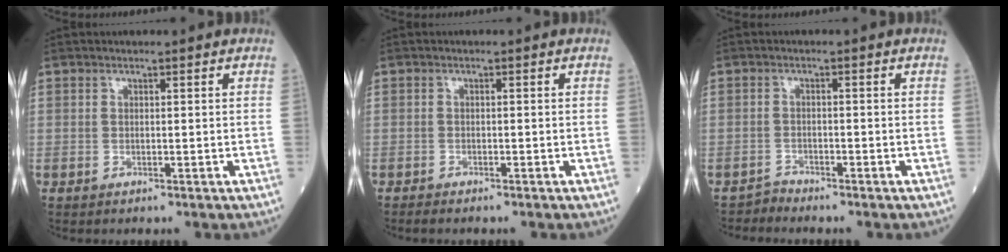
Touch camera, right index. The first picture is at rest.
{"total": 1.4, "force": [-1.3, 0.2, 0.5], "torque": [-0.015, -0.004, -0.021]}
{"total": 1.6, "force": [-1.4, -0.1, -0.8], "torque": [0.025, -0.008, -0.028]}